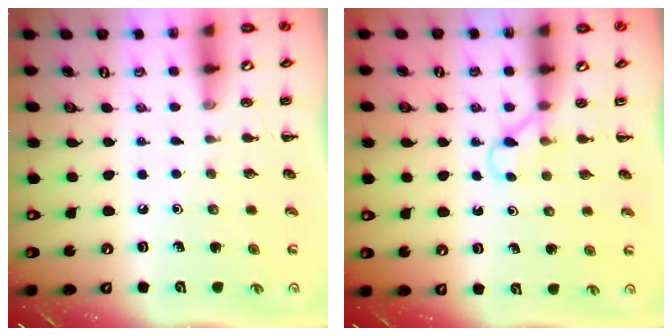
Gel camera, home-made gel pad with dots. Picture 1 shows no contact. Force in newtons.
{"total": 2.9, "press": 2.8, "slide": 0.9}